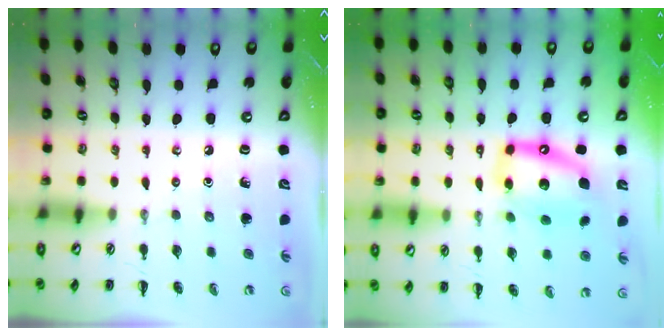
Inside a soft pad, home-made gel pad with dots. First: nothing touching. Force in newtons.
{"total": 13.1, "press": 12.6, "slide": 3.4}